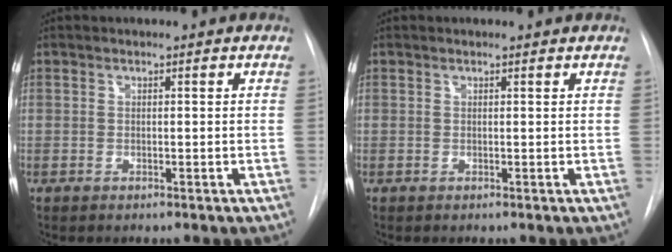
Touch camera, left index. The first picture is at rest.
{"total": 0.5, "force": [-0.5, -0.2, -0.2], "torque": [-0.002, 0.003, -0.006]}